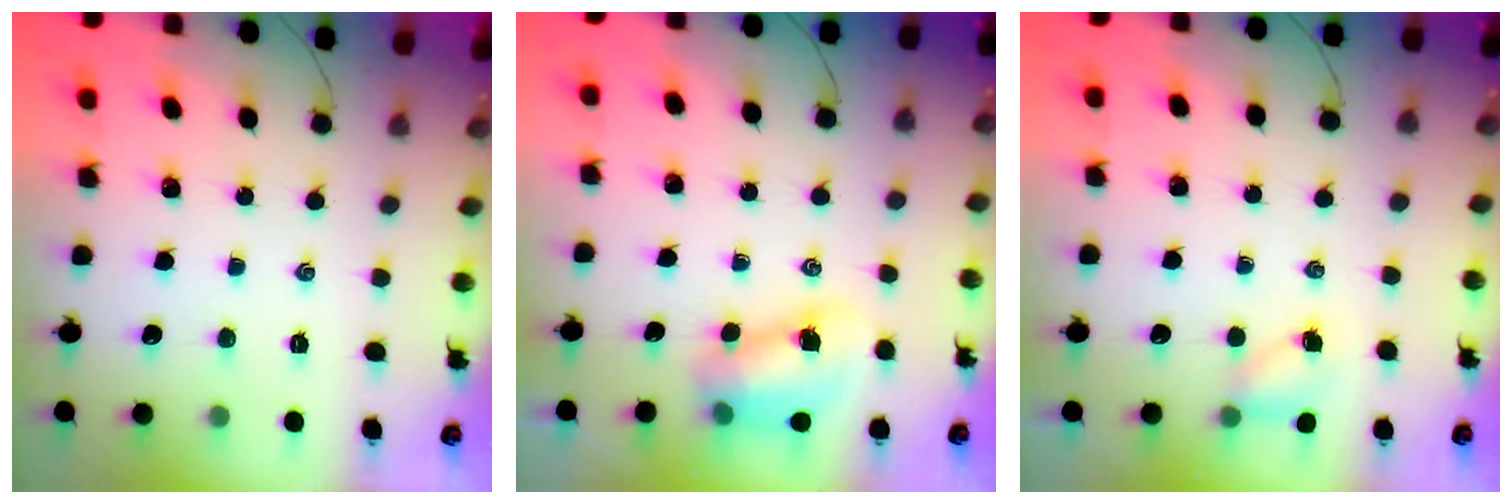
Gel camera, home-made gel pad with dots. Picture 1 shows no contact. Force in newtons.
{"total": 8.0, "press": 7.9, "slide": 1.1}
{"total": 5.0, "press": 4.9, "slide": 1.1}